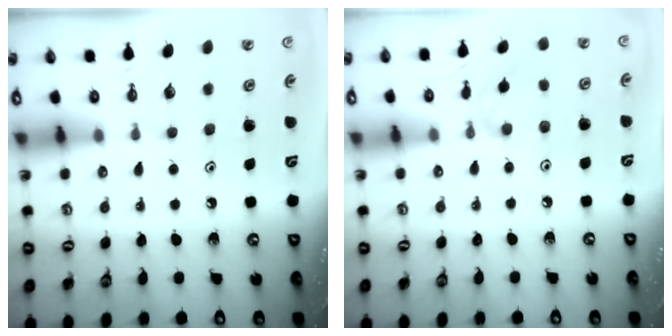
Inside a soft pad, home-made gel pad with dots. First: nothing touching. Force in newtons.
{"total": 4.2, "press": 4.1, "slide": 0.7}